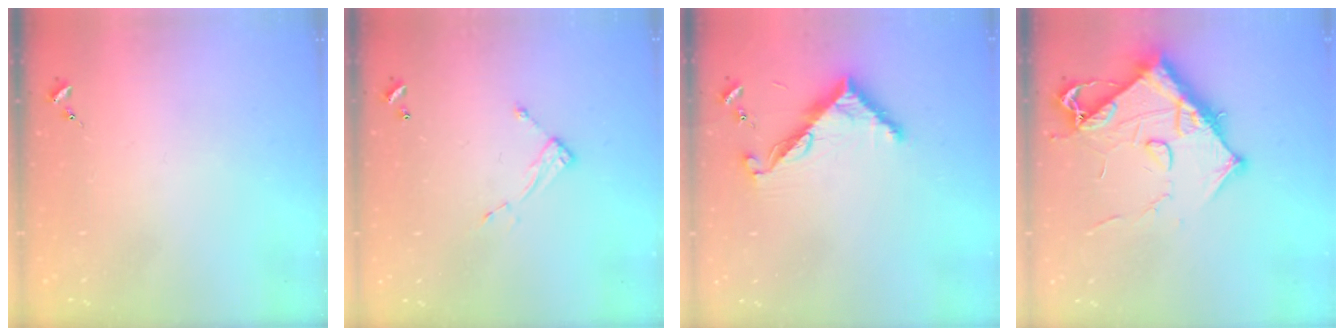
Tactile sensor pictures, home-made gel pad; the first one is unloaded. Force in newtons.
{"total": 6.1, "press": 6.1, "slide": 0.2}
{"total": 8.5, "press": 8.5, "slide": 0.6}
{"total": 13.1, "press": 13.1, "slide": 1.4}